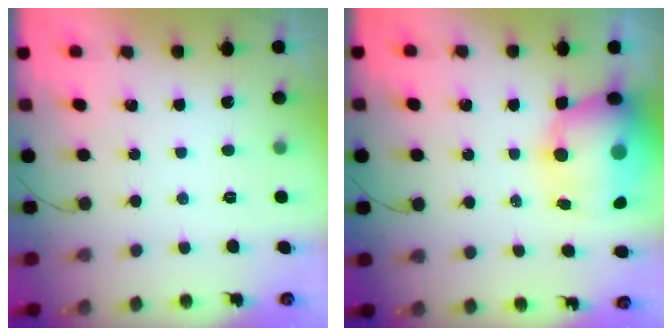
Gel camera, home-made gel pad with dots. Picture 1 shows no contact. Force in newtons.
{"total": 14.6, "press": 13.0, "slide": 6.8}